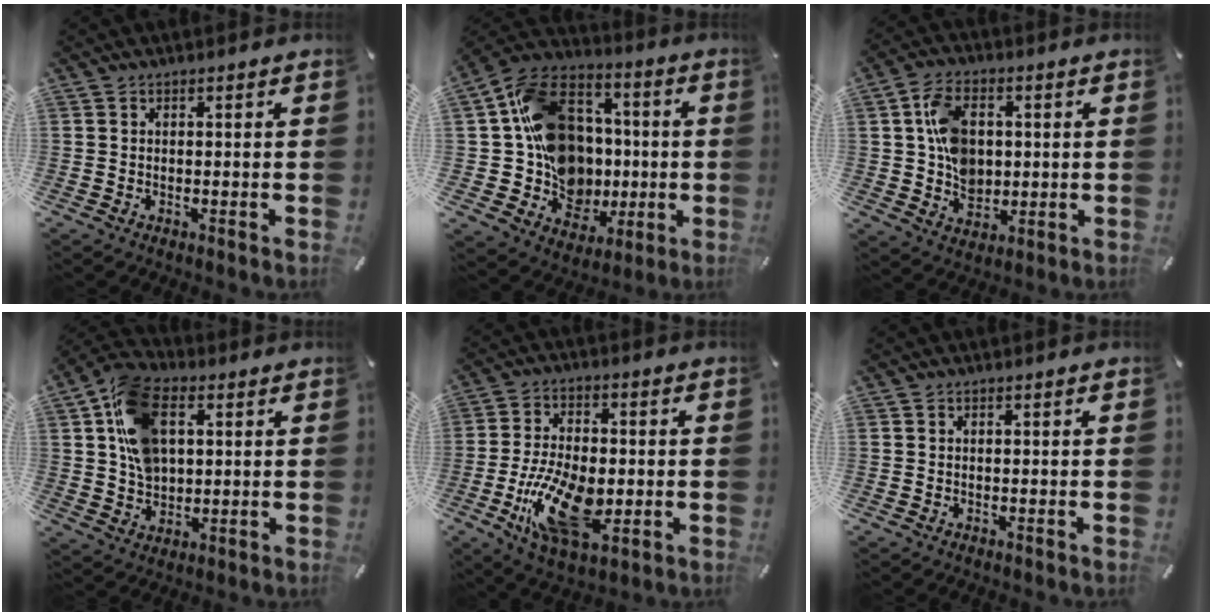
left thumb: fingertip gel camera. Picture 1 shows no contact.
{"total": 21.2, "force": [1.9, 18.0, 10.9], "torque": [-0.195, -0.002, 0.055]}
{"total": 10.6, "force": [1.4, 8.0, 6.8], "torque": [-0.125, 0.009, 0.029]}
{"total": 14.0, "force": [3.8, 9.8, 9.2], "torque": [-0.188, 0.011, 0.074]}
{"total": 16.9, "force": [-4.4, 9.2, 13.5], "torque": [-0.281, -0.002, -0.076]}
{"total": 0.0}